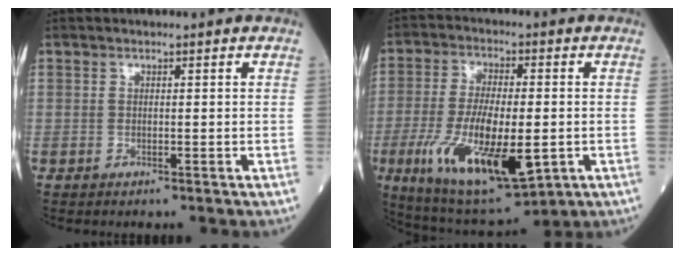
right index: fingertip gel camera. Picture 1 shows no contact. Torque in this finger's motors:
{"motor_torque": [1.62, -0.52, 1.05, 0.21]}